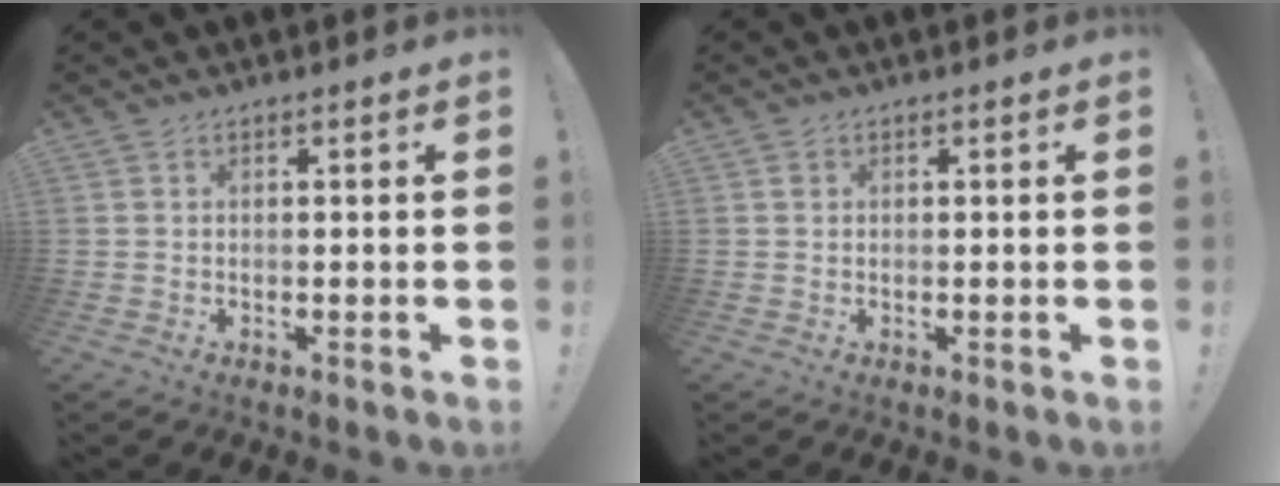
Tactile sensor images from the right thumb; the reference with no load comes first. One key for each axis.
{"total": 0.8, "fx": 0.3, "fy": 0.7, "fz": 0.1, "tx": -0.001, "ty": 0.000, "tz": 0.006}